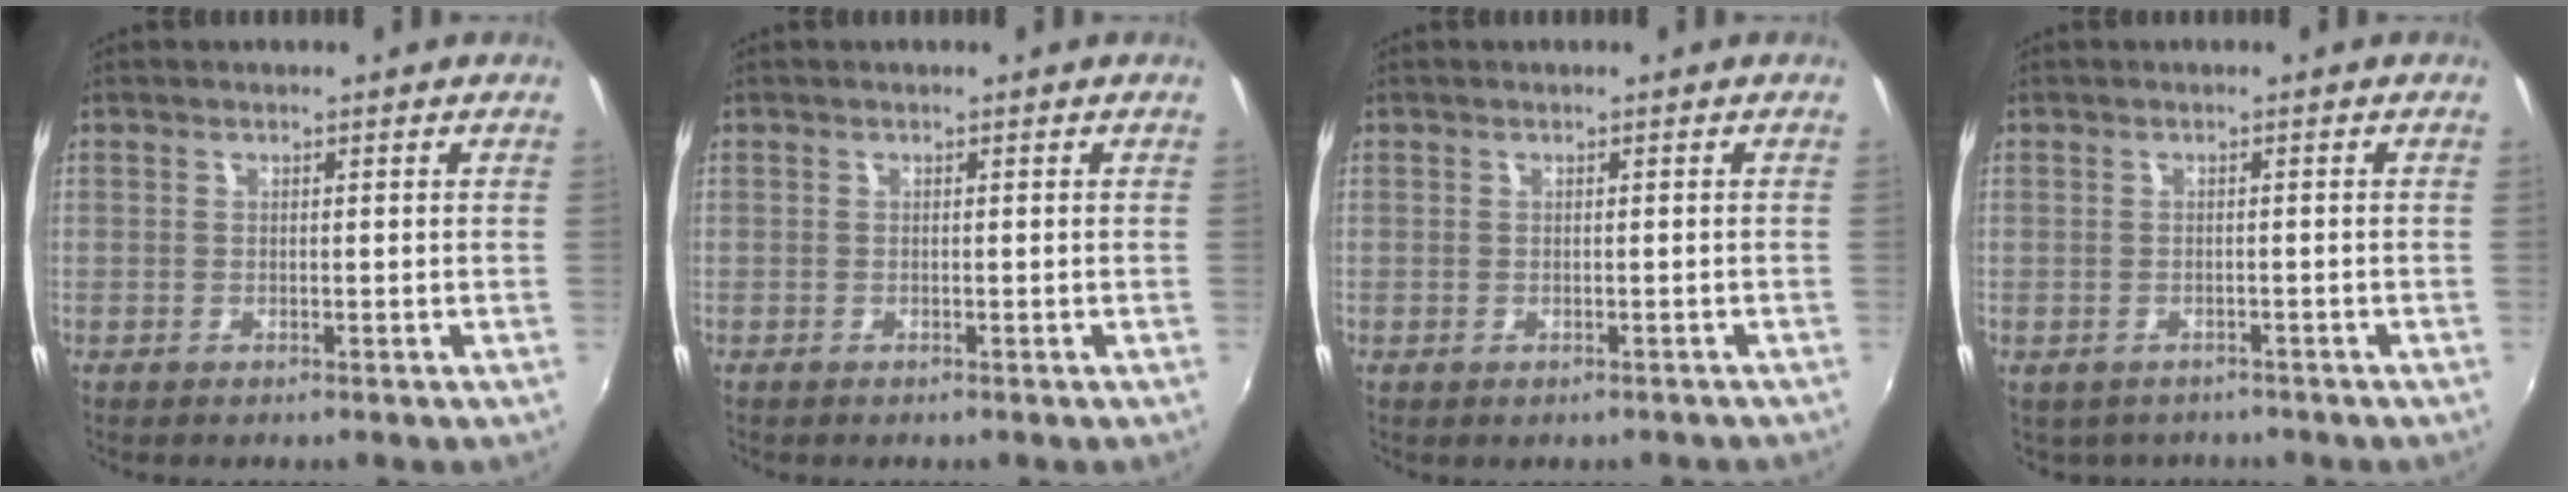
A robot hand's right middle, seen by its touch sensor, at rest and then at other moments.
{"total": 0.0}
{"total": 1.1, "force": [-0.8, 0.6, 0.5], "torque": [-0.009, -0.002, -0.009]}
{"total": 3.3, "force": [-2.5, 2.0, 0.7], "torque": [-0.020, -0.013, -0.032]}